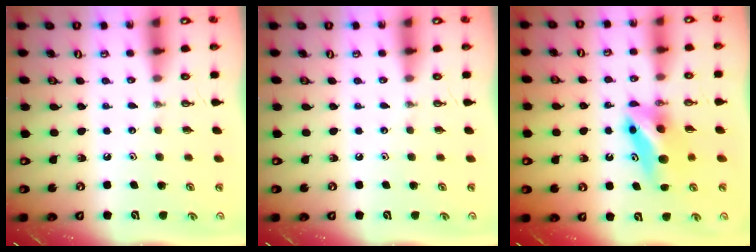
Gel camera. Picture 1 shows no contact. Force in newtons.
{"total": 0.0}
{"total": 7.2, "press": 6.8, "slide": 2.2}